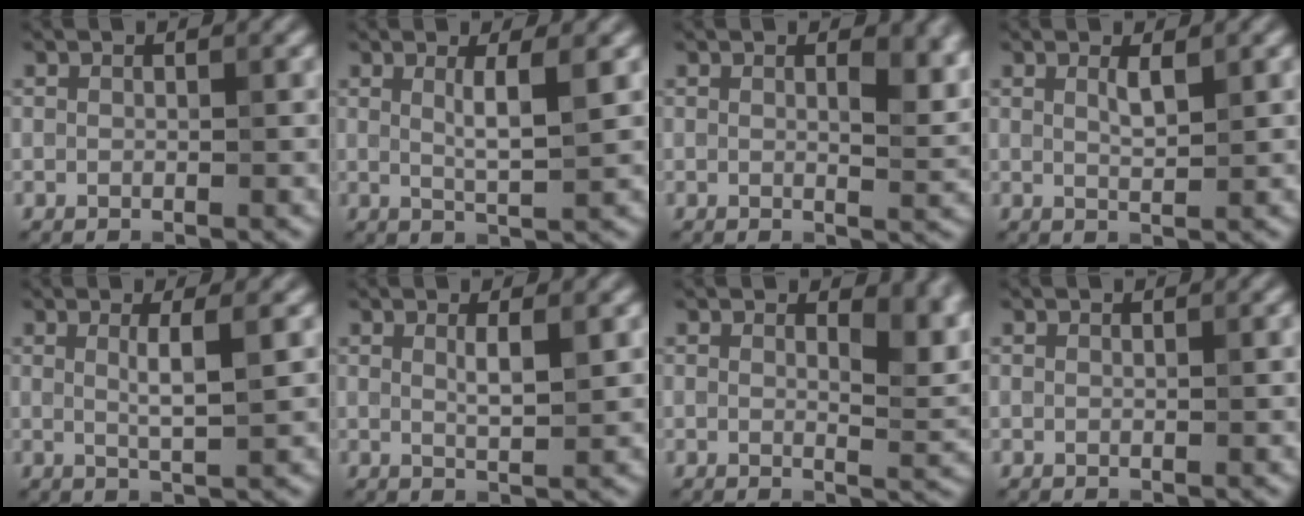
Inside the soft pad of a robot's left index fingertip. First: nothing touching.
{"total": 3.0, "force": [0.8, 0.6, 2.8], "torque": [-0.041, -0.005, 0.013]}
{"total": 3.5, "force": [1.4, 1.3, 3.0], "torque": [-0.033, -0.005, 0.022]}
{"total": 1.5, "force": [0.8, 0.3, 1.2], "torque": [-0.024, -0.003, 0.013]}
{"total": 2.8, "force": [0.6, 0.6, 2.6], "torque": [-0.040, -0.002, 0.007]}
{"total": 2.1, "force": [0.7, 0.4, 1.9], "torque": [-0.029, -0.002, 0.010]}
{"total": 4.3, "force": [1.9, 1.9, 3.4], "torque": [-0.033, -0.007, 0.028]}
{"total": 0.0}